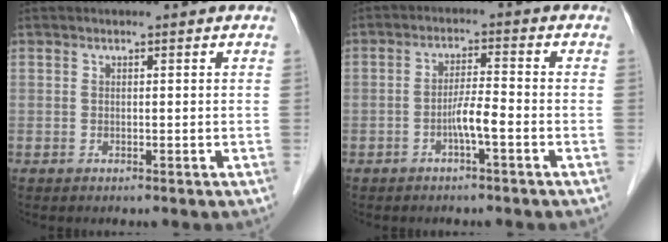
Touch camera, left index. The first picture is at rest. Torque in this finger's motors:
{"motor_torque": [0.74, 0.66, 0.12, 0.04]}